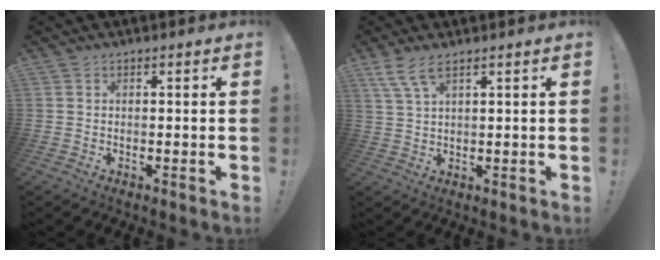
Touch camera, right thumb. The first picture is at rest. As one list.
[{"total": 6.2, "force": [3.9, 1.4, 4.6], "torque": [-0.097, -0.010, 0.074]}]